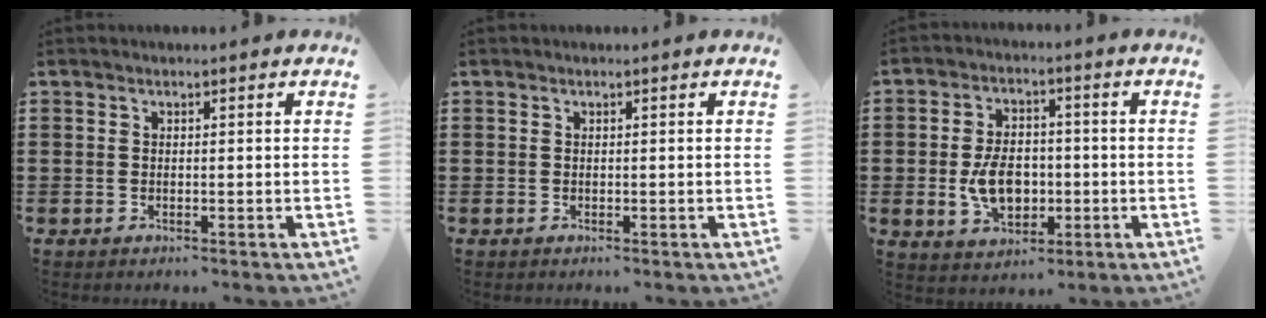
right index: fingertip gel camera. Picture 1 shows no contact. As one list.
[{"total": 0.0}, {"total": 7.7, "force": [-1.3, 5.1, 5.6], "torque": [-0.113, 0.003, -0.026]}]